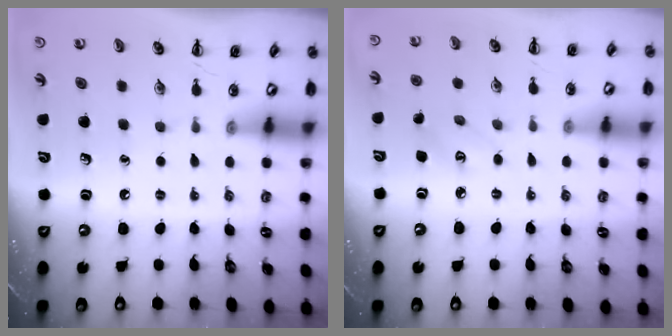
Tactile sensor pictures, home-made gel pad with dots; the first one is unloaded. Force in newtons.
{"total": 2.9, "press": 2.8, "slide": 0.8}